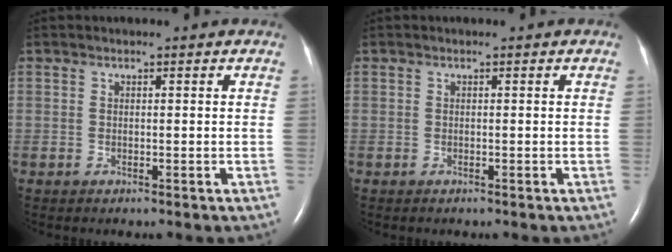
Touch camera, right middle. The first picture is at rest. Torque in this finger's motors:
{"motor_torque": [-0.12, -0.02, 0.01, 0.01]}